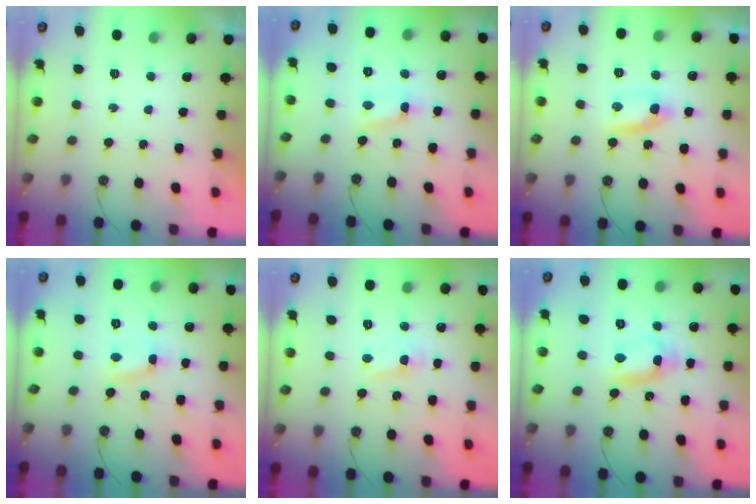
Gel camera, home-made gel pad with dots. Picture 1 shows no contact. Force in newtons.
{"total": 1.5, "press": 1.5, "slide": 0.3}
{"total": 4.7, "press": 4.7, "slide": 0.7}
{"total": 1.5, "press": 1.5, "slide": 0.3}
{"total": 2.1, "press": 2.1, "slide": 0.3}
{"total": 6.6, "press": 5.8, "slide": 3.2}